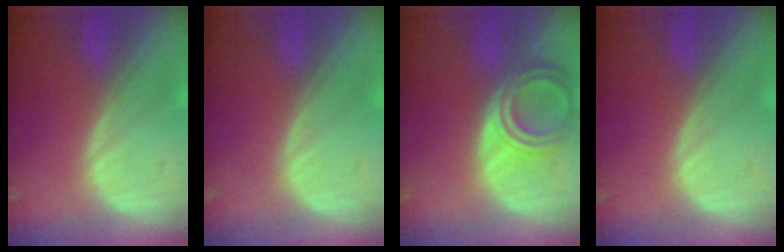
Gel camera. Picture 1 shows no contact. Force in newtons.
{"total": 0.0}
{"total": 6.7, "press": 6.1, "slide": 2.8}
{"total": 0.0}